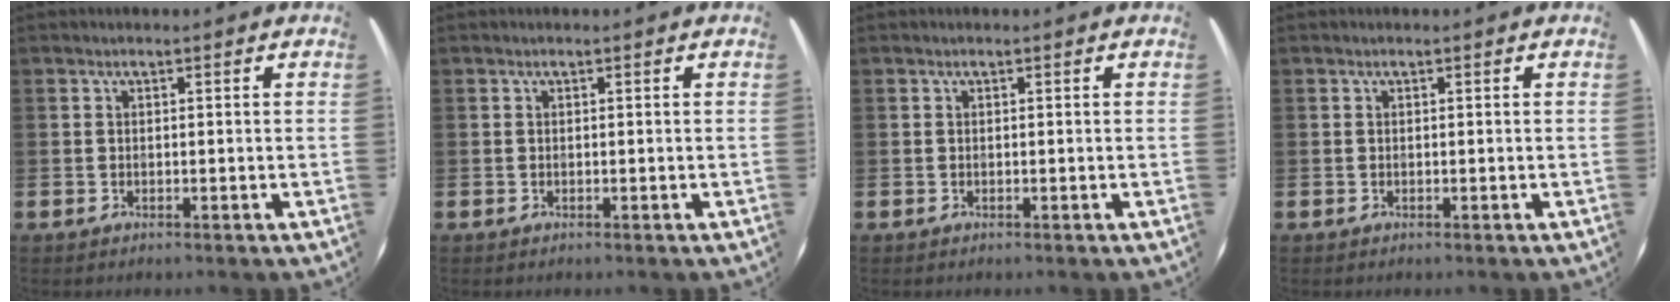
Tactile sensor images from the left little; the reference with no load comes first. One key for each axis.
{"total": 0.0}
{"total": 0.0}
{"total": 0.0}